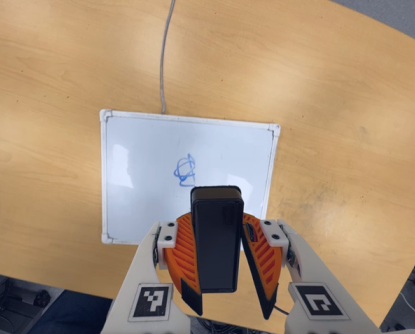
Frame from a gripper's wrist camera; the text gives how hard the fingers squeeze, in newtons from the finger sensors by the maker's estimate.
{"total": 8.3, "left": 8.2, "right": 8.5}